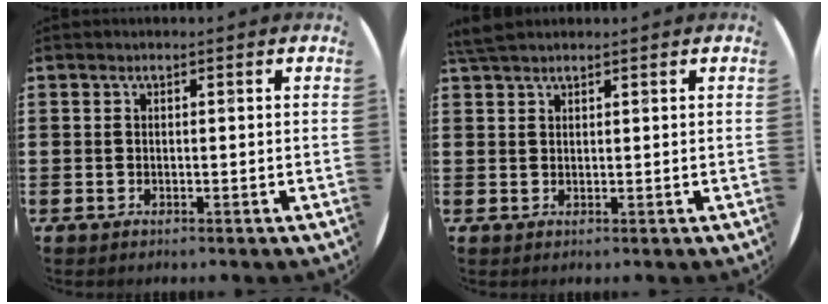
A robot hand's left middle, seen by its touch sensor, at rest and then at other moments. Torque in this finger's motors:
{"motor_torque": [0.45, -0.24, 0.04, 0.01]}